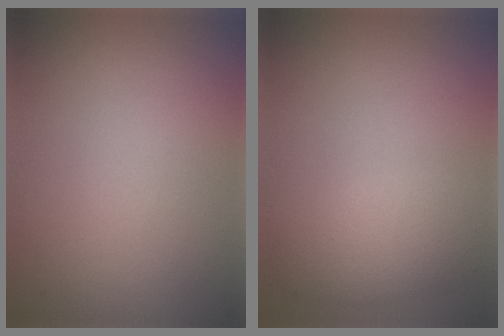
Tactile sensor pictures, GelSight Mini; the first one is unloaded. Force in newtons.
{"total": 3.6, "press": 3.6, "slide": 0.2}